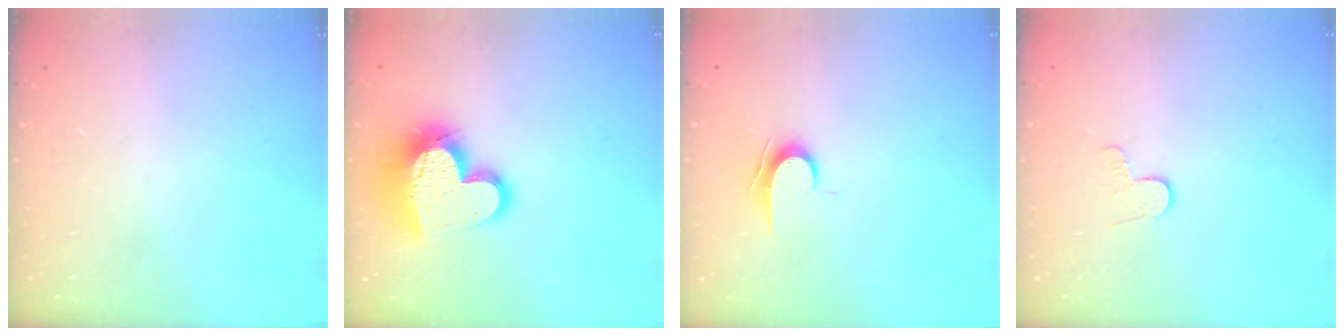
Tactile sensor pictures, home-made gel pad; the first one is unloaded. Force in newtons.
{"total": 20.1, "press": 20.0, "slide": 1.3}
{"total": 7.0, "press": 7.0, "slide": 0.8}
{"total": 3.5, "press": 3.5, "slide": 0.3}